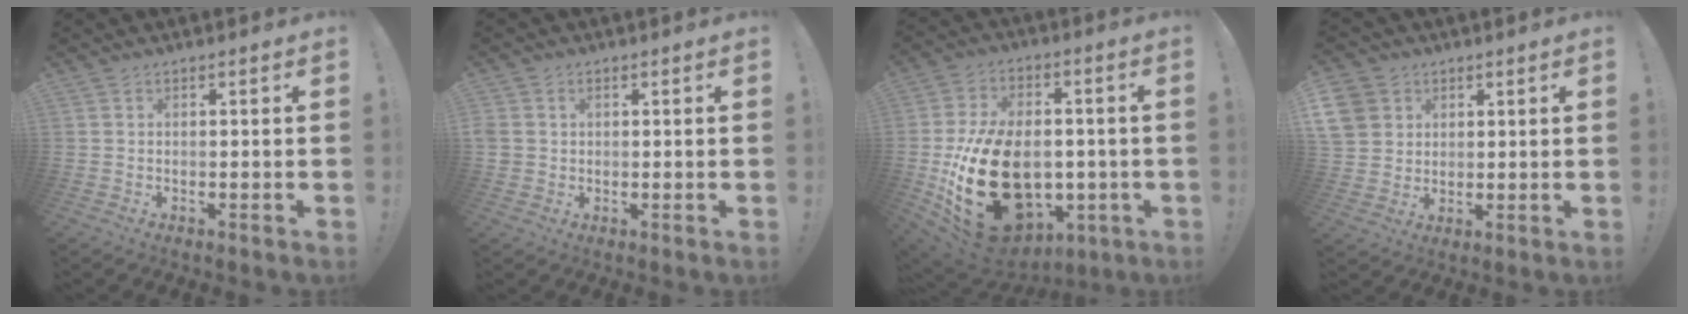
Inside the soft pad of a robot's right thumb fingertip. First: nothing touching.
{"total": 2.7, "force": [0.8, 2.4, 1.0], "torque": [-0.012, -0.001, 0.015]}
{"total": 29.7, "force": [-4.9, 19.8, 21.6], "torque": [-0.397, 0.024, -0.047]}
{"total": 8.7, "force": [3.4, 7.6, 2.6], "torque": [-0.045, -0.015, 0.072]}